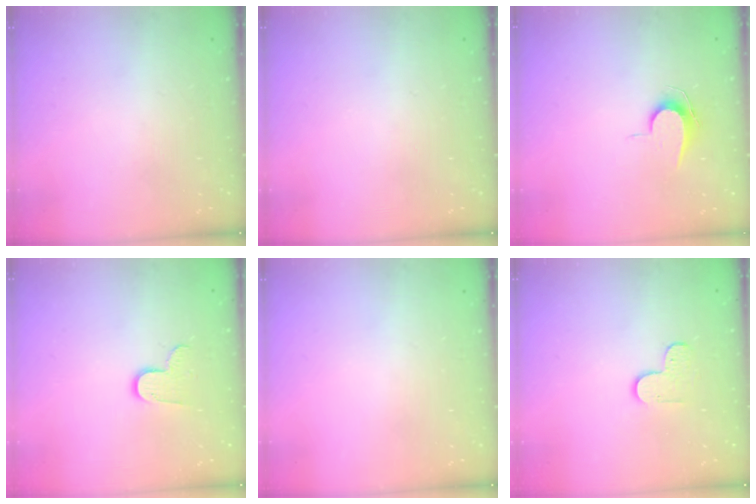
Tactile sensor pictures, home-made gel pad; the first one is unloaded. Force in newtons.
{"total": 0.0}
{"total": 6.9, "press": 6.8, "slide": 0.7}
{"total": 7.6, "press": 7.6, "slide": 0.5}
{"total": 0.0}
{"total": 3.7, "press": 3.7, "slide": 0.4}